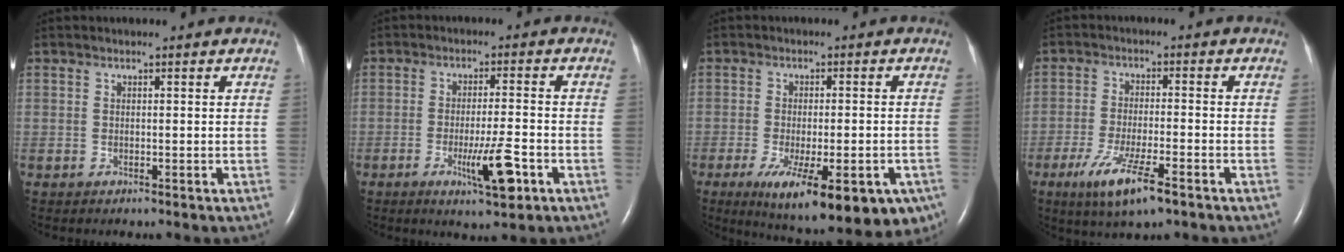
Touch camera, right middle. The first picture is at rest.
{"total": 6.7, "force": [-3.0, 0.5, 6.0], "torque": [-0.106, -0.010, -0.047]}
{"total": 18.6, "force": [-11.2, 5.8, 13.6], "torque": [-0.148, -0.030, -0.145]}
{"total": 8.5, "force": [-4.8, 1.2, 6.8], "torque": [-0.134, -0.020, -0.080]}